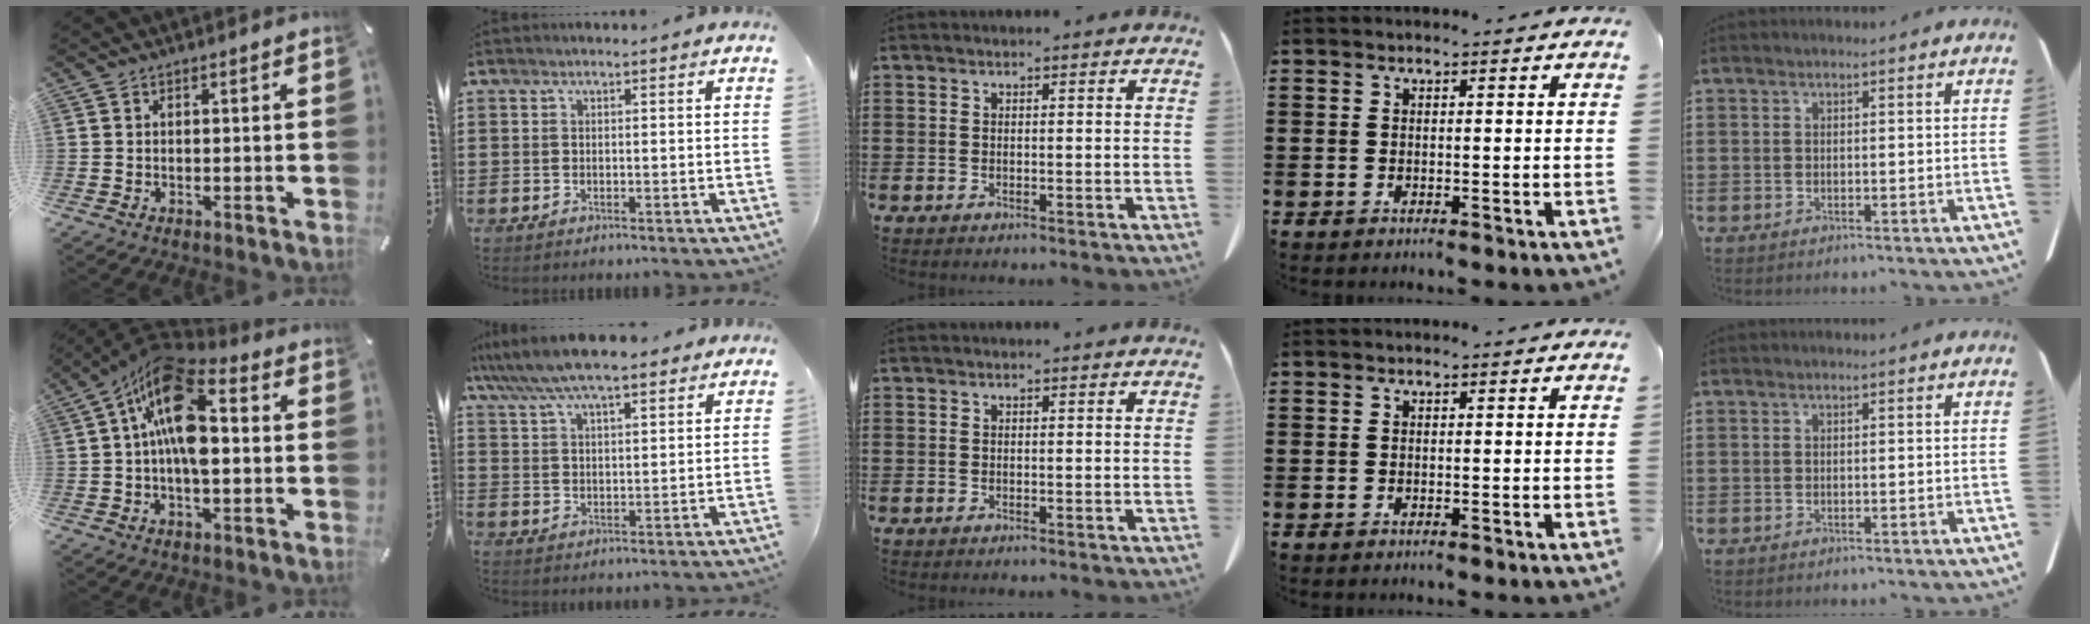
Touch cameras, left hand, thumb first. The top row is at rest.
{"thumb": {"total": 16.0, "force": [2.1, 7.8, 13.8], "torque": [-0.261, -0.013, 0.036]}, "index": {"total": 8.5, "force": [7.1, 1.8, 4.3], "torque": [-0.104, -0.012, 0.130]}}